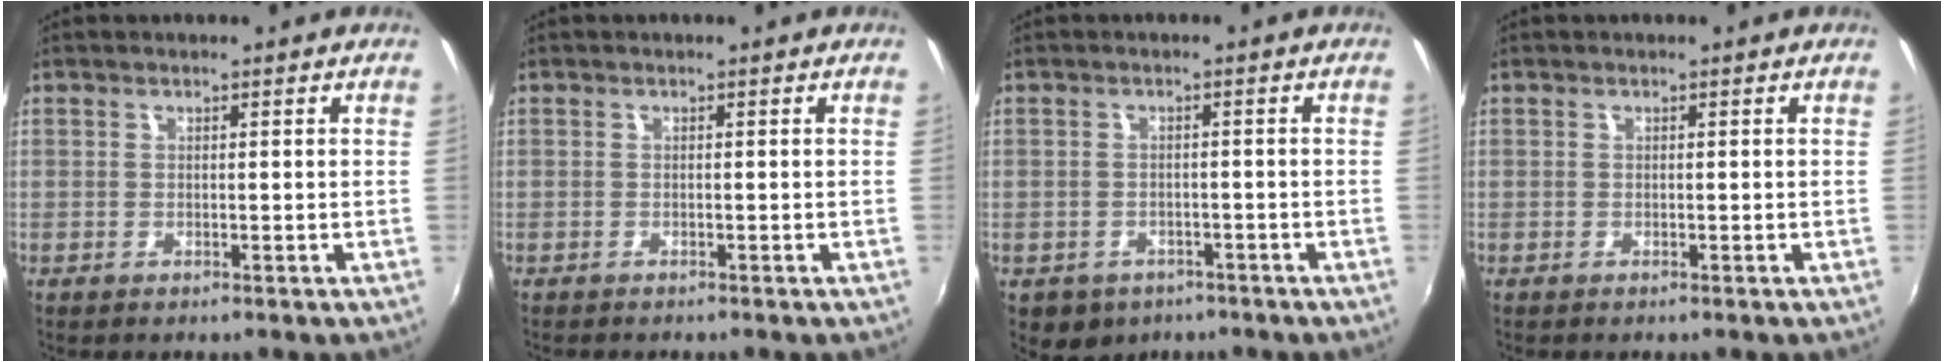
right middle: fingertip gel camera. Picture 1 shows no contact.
{"total": 0.7, "force": [-0.7, 0.0, 0.2], "torque": [-0.004, -0.003, -0.010]}
{"total": 5.9, "force": [-3.2, 4.5, 2.0], "torque": [-0.054, -0.011, -0.038]}
{"total": 0.0}